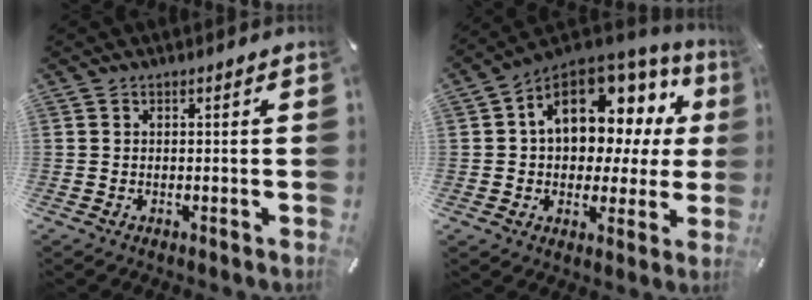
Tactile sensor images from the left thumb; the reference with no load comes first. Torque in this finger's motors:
{"motor_torque": [2.40, 2.61, 1.62, -1.15, 0.24]}